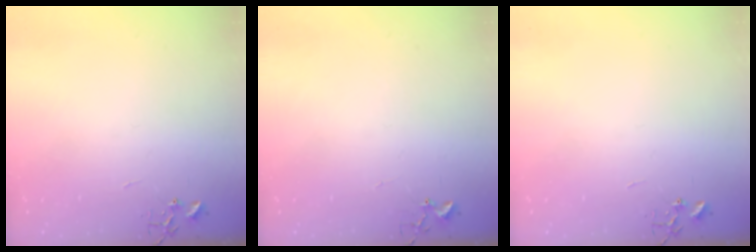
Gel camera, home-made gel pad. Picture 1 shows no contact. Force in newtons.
{"total": 5.1, "press": 5.1, "slide": 0.3}
{"total": 0.0}